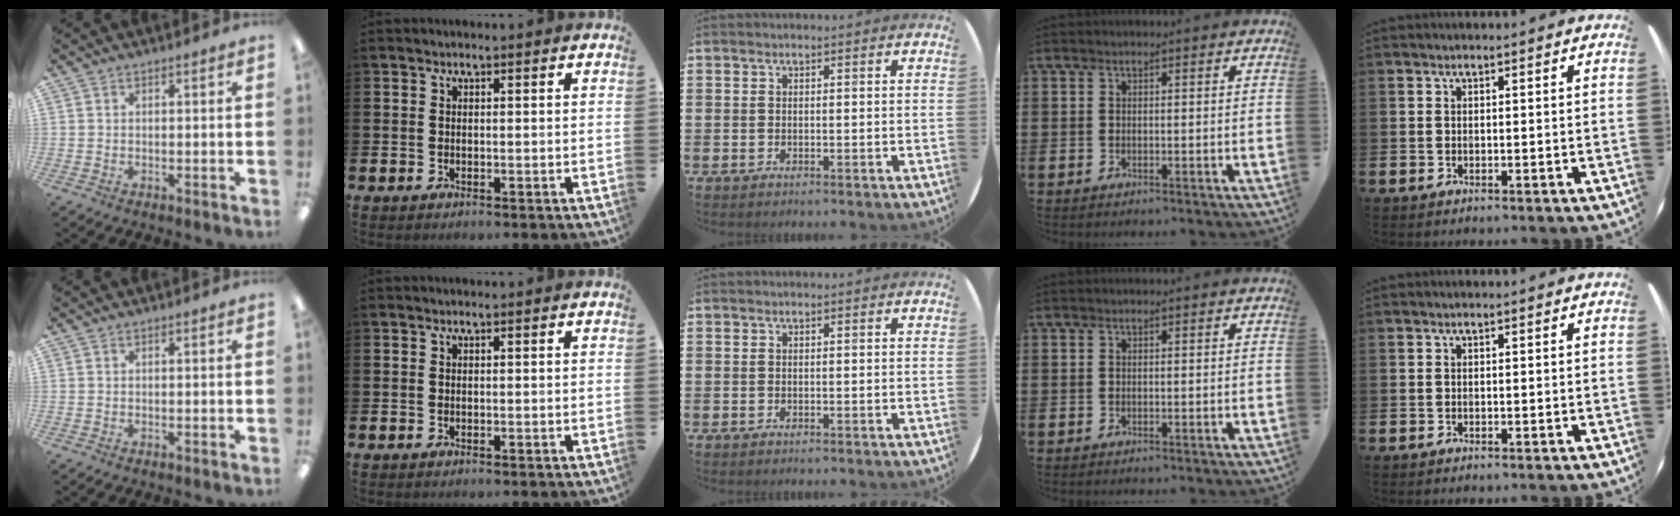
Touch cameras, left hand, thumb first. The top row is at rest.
{}